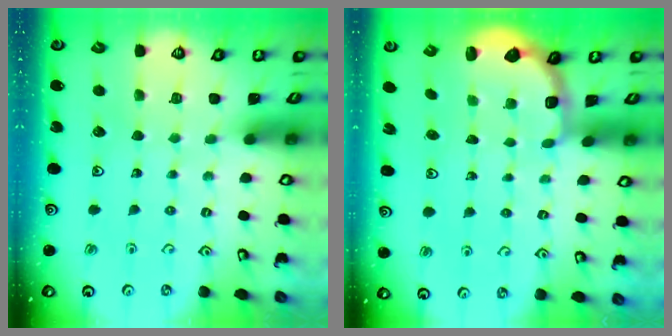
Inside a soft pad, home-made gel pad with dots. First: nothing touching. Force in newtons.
{"total": 2.7, "press": 2.3, "slide": 1.5}